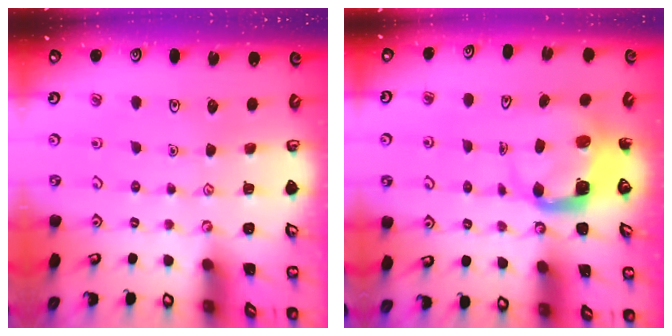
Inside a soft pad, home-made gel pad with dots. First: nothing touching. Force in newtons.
{"total": 4.1, "press": 4.0, "slide": 0.4}